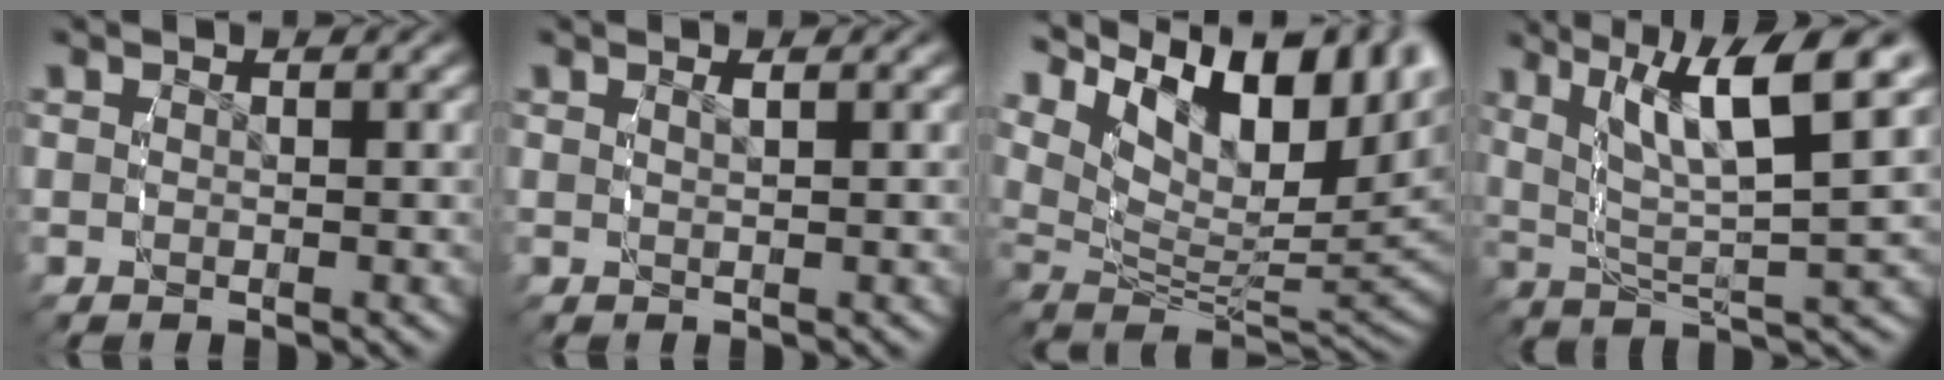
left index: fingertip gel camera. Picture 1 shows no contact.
{"total": 0.6, "force": [0.3, -0.4, 0.4], "torque": [-0.005, 0.003, 0.005]}
{"total": 15.8, "force": [5.7, 8.9, 11.8], "torque": [-0.167, 0.021, 0.075]}
{"total": 8.7, "force": [3.5, 3.4, 7.2], "torque": [-0.122, 0.008, 0.052]}